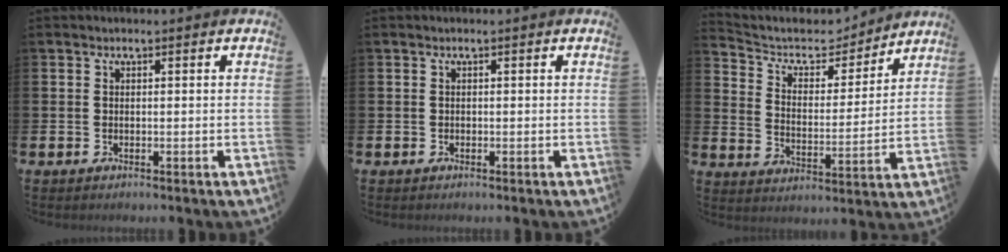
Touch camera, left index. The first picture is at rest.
{"total": 0.0}
{"total": 6.6, "force": [5.8, 2.8, 1.3], "torque": [-0.057, -0.045, 0.094]}